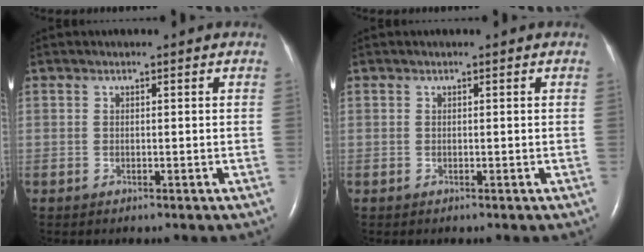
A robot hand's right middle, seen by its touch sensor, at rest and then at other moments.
{"total": 0.0}